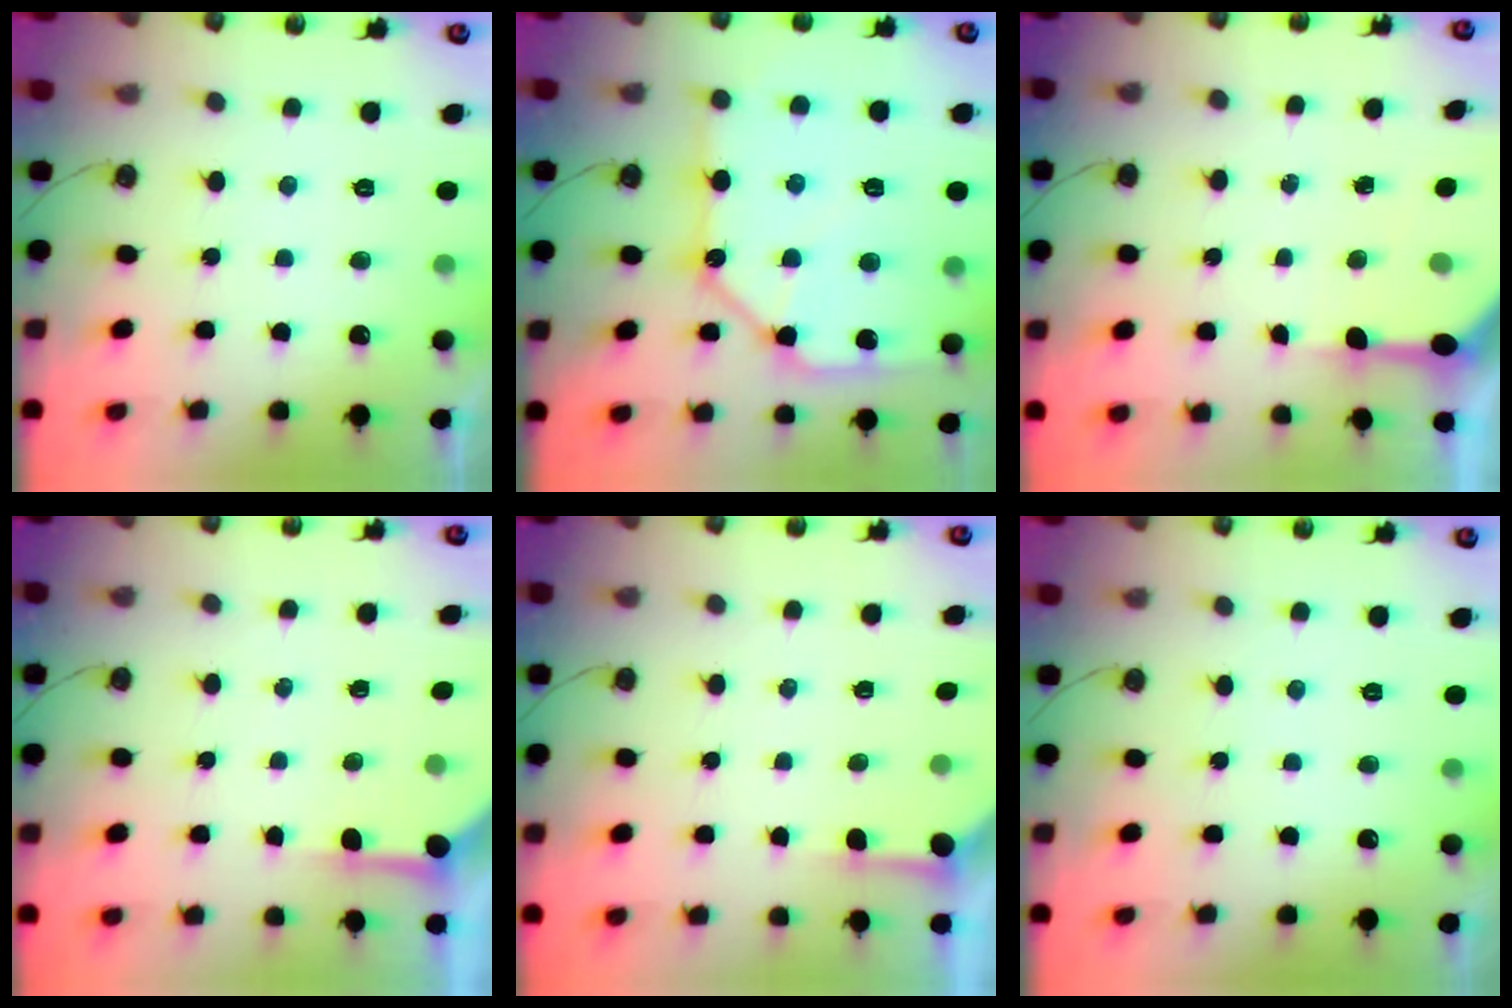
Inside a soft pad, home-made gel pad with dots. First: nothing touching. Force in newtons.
{"total": 14.5, "press": 14.5, "slide": 1.1}
{"total": 6.7, "press": 6.7, "slide": 0.7}
{"total": 3.8, "press": 3.7, "slide": 0.4}
{"total": 2.4, "press": 2.4, "slide": 0.4}
{"total": 0.0}